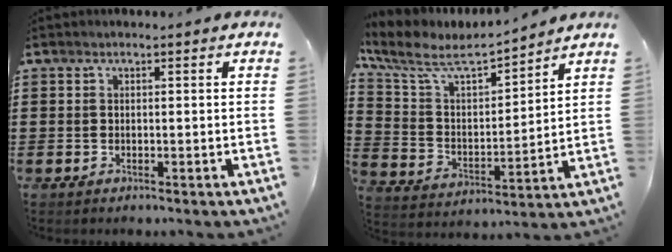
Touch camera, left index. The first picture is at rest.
{"total": 7.5, "force": [6.2, 2.0, 3.7], "torque": [-0.103, -0.036, 0.101]}